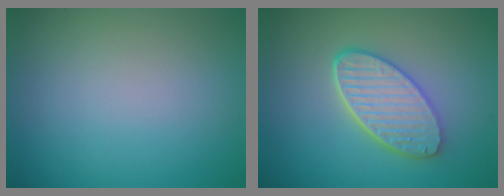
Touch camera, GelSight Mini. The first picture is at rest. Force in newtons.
{"total": 5.6, "press": 4.3, "slide": 3.5}